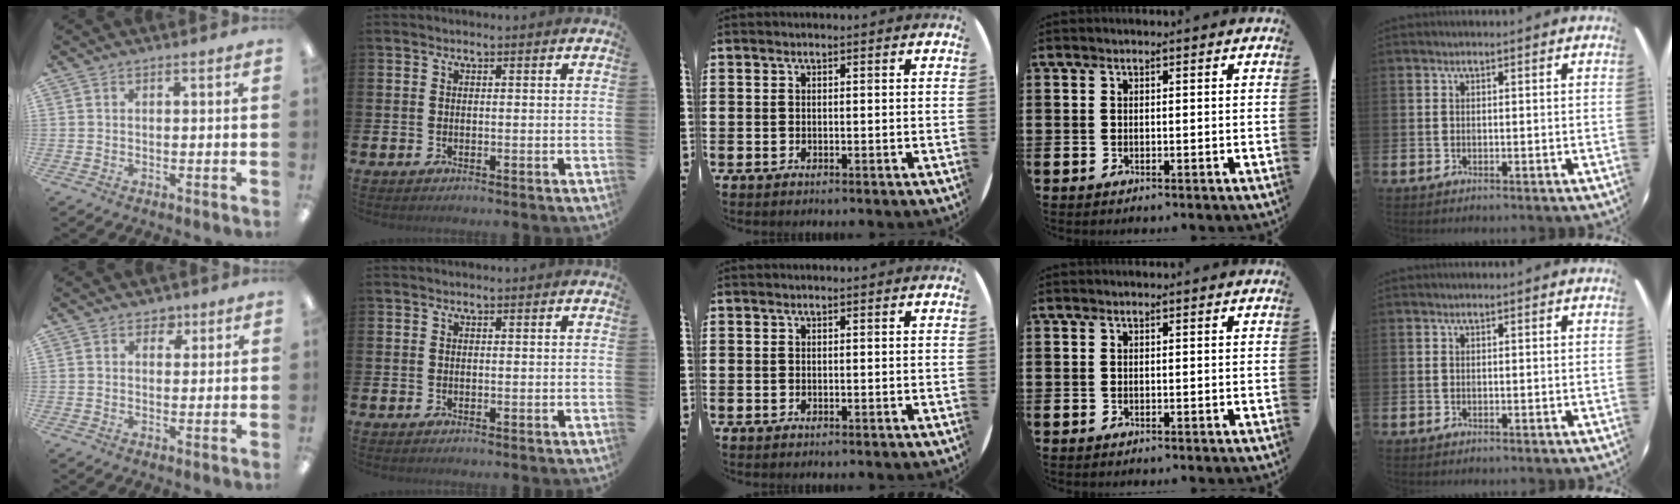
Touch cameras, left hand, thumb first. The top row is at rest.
{"thumb": {"total": 2.7, "force": [1.6, 1.9, 1.1], "torque": [-0.002, -0.005, 0.024]}}